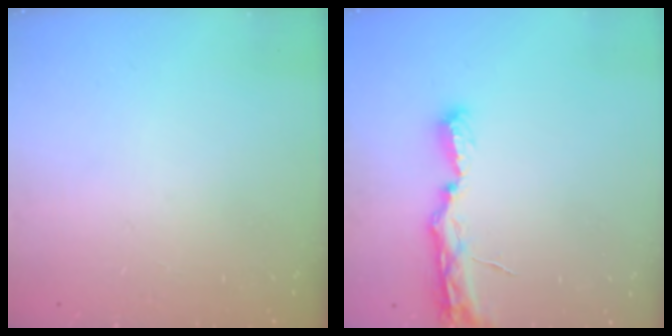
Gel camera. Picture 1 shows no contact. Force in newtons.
{"total": 8.0, "press": 8.0, "slide": 0.7}